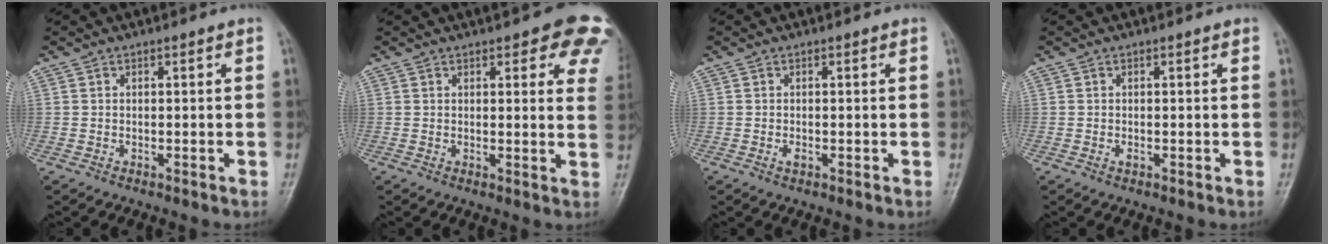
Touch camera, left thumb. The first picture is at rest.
{"total": 11.3, "force": [7.2, 4.3, 7.6], "torque": [-0.045, -0.023, 0.063]}
{"total": 1.1, "force": [-0.2, 0.7, 0.8], "torque": [-0.009, -0.001, -0.005]}
{"total": 0.7, "force": [-0.1, 0.5, 0.5], "torque": [-0.007, -0.001, -0.004]}